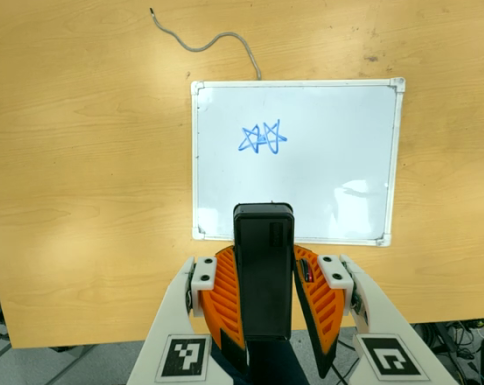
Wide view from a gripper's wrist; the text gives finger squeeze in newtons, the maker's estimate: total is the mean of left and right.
{"total": 7.8, "left": 6.1, "right": 9.5}